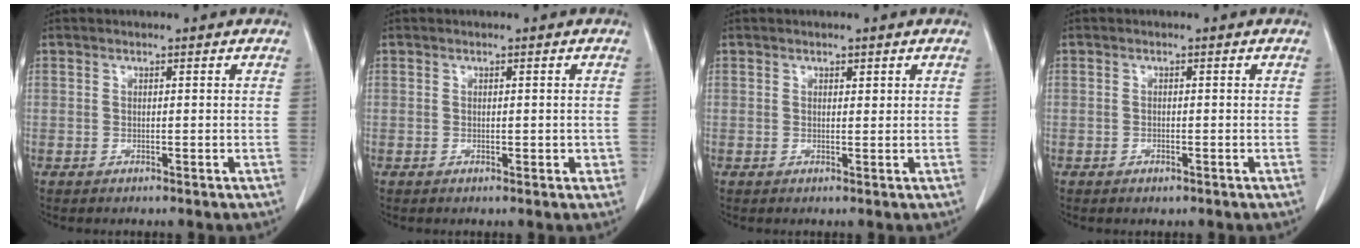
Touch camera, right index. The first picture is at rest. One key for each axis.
{"total": 1.5, "fx": -0.2, "fy": 0.8, "fz": 1.2, "tx": -0.015, "ty": 0.002, "tz": 0.000}
{"total": 0.8, "fx": 0.5, "fy": 0.5, "fz": 0.4, "tx": -0.005, "ty": -0.004, "tz": 0.007}
{"total": 0.9, "fx": -0.5, "fy": 0.5, "fz": 0.5, "tx": -0.009, "ty": -0.001, "tz": -0.004}